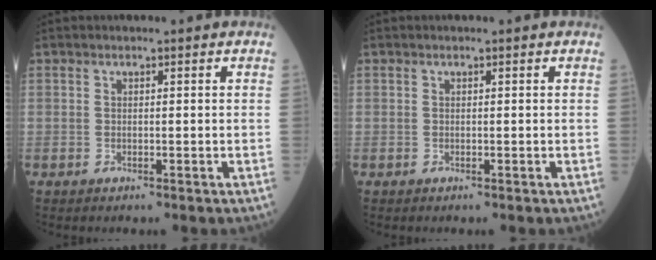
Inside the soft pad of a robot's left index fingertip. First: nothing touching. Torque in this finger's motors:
{"motor_torque": [-0.03, 0.01, 0.00, 0.00]}